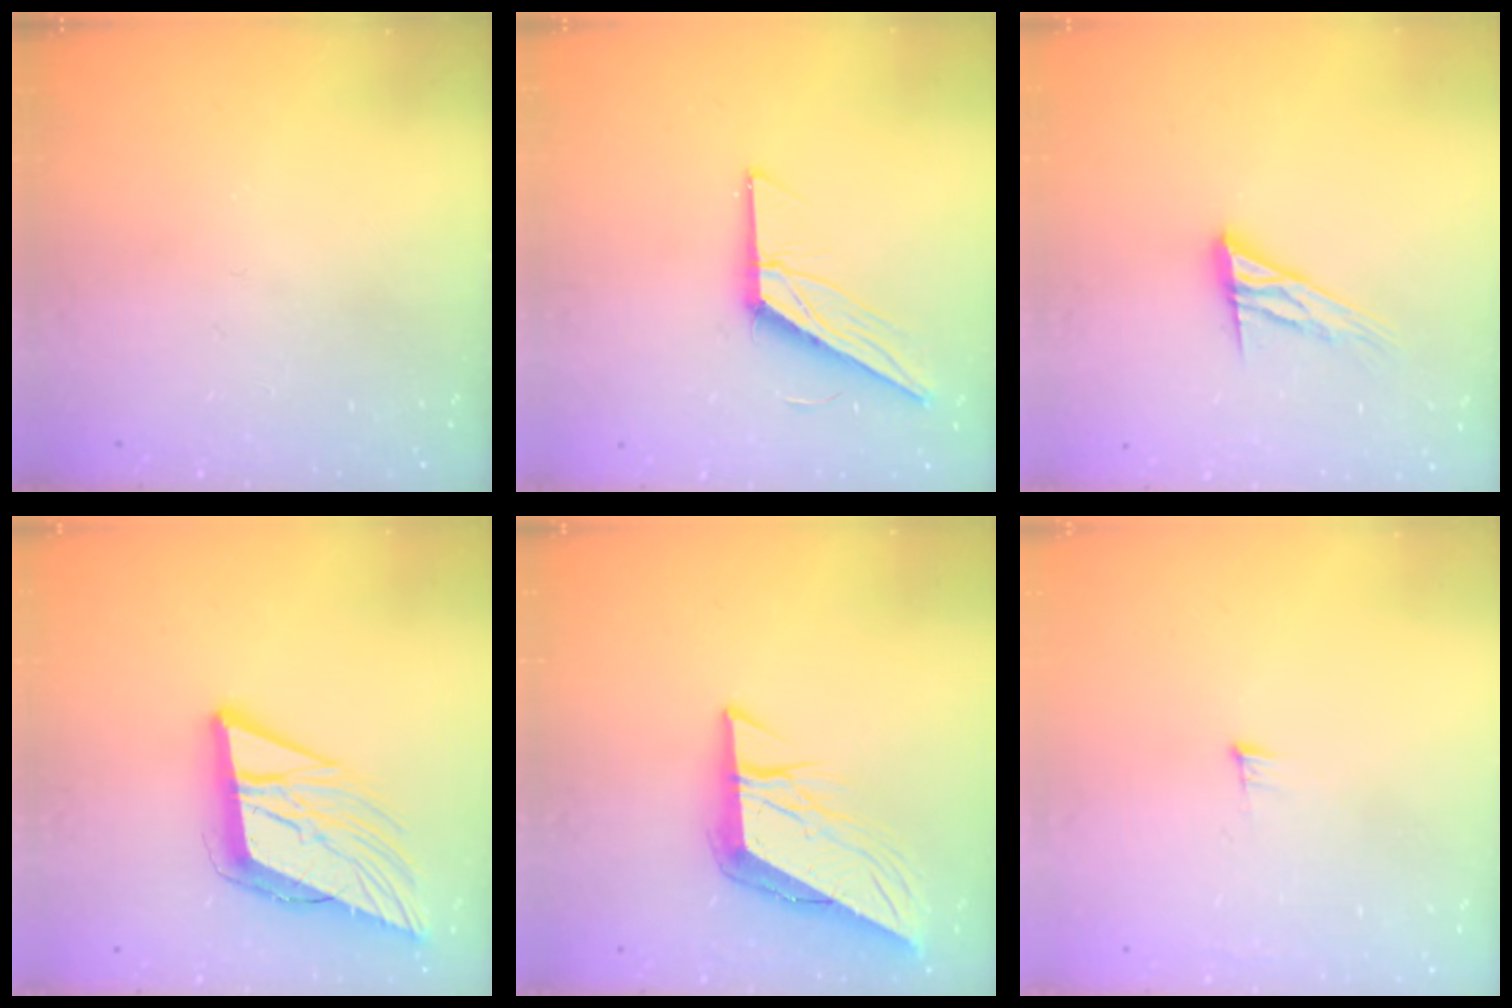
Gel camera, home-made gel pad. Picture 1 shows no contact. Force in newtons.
{"total": 11.5, "press": 11.5, "slide": 0.2}
{"total": 12.0, "press": 12.0, "slide": 1.0}
{"total": 13.5, "press": 12.9, "slide": 3.8}
{"total": 9.2, "press": 9.1, "slide": 0.8}
{"total": 5.2, "press": 5.0, "slide": 1.3}